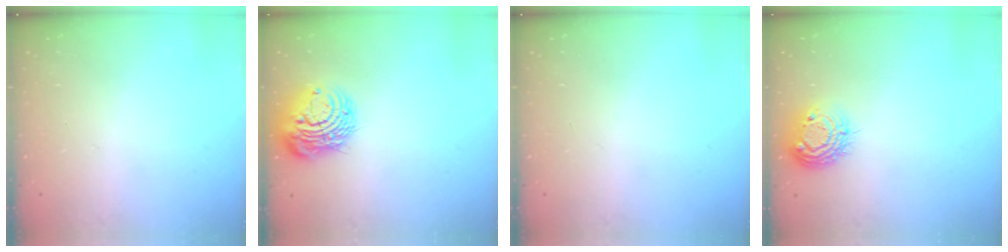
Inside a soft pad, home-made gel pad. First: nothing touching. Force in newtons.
{"total": 12.4, "press": 12.4, "slide": 1.4}
{"total": 0.0}
{"total": 10.0, "press": 9.9, "slide": 0.8}